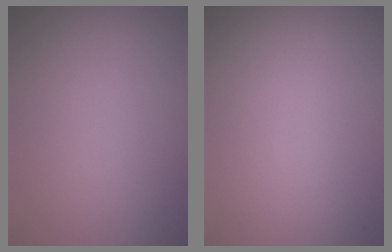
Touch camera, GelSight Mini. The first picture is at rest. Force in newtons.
{"total": 0.0}